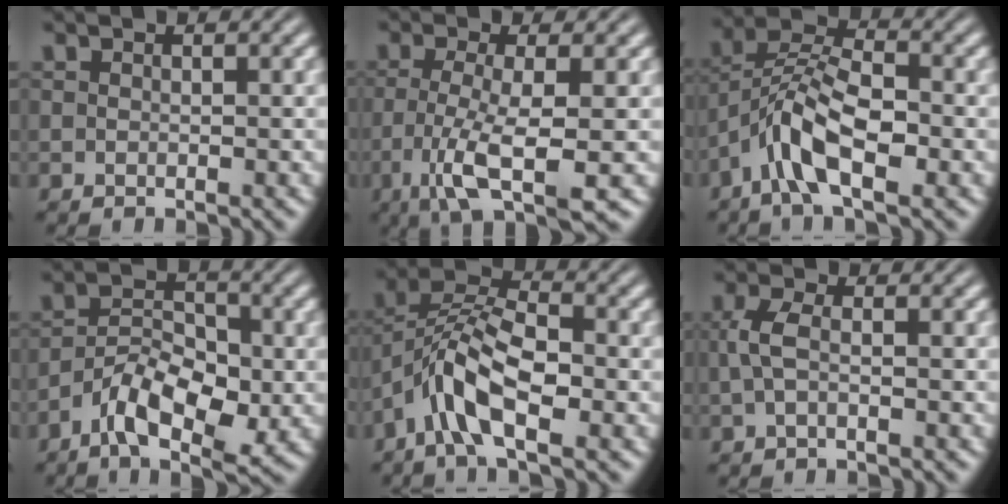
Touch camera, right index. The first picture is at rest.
{"total": 6.8, "force": [-2.1, 1.8, 6.2], "torque": [-0.115, -0.037, -0.017]}
{"total": 7.2, "force": [-0.3, 4.6, 5.5], "torque": [-0.100, -0.007, -0.016]}
{"total": 6.7, "force": [-2.4, 3.6, 5.1], "torque": [-0.061, -0.004, -0.053]}
{"total": 8.3, "force": [0.0, 5.6, 6.2], "torque": [-0.116, -0.008, -0.013]}
{"total": 1.9, "force": [0.0, -0.2, 1.8], "torque": [-0.044, -0.004, 0.007]}